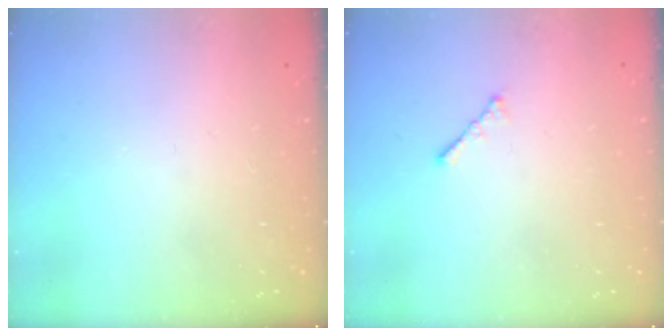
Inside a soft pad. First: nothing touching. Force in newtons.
{"total": 1.7, "press": 1.6, "slide": 0.5}